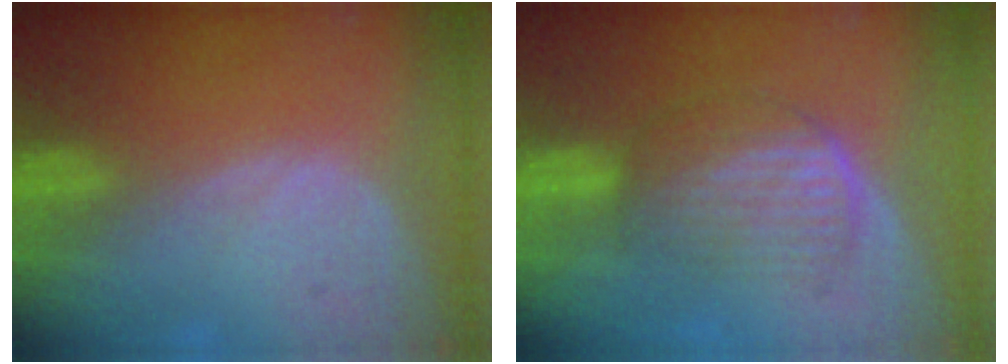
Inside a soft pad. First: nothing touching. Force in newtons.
{"total": 6.9, "press": 6.0, "slide": 3.5}